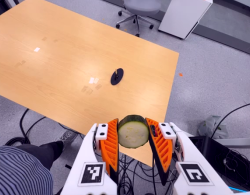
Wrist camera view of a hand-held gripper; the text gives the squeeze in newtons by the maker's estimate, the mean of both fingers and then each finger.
{"total": 12.5, "left": 11.8, "right": 13.2}